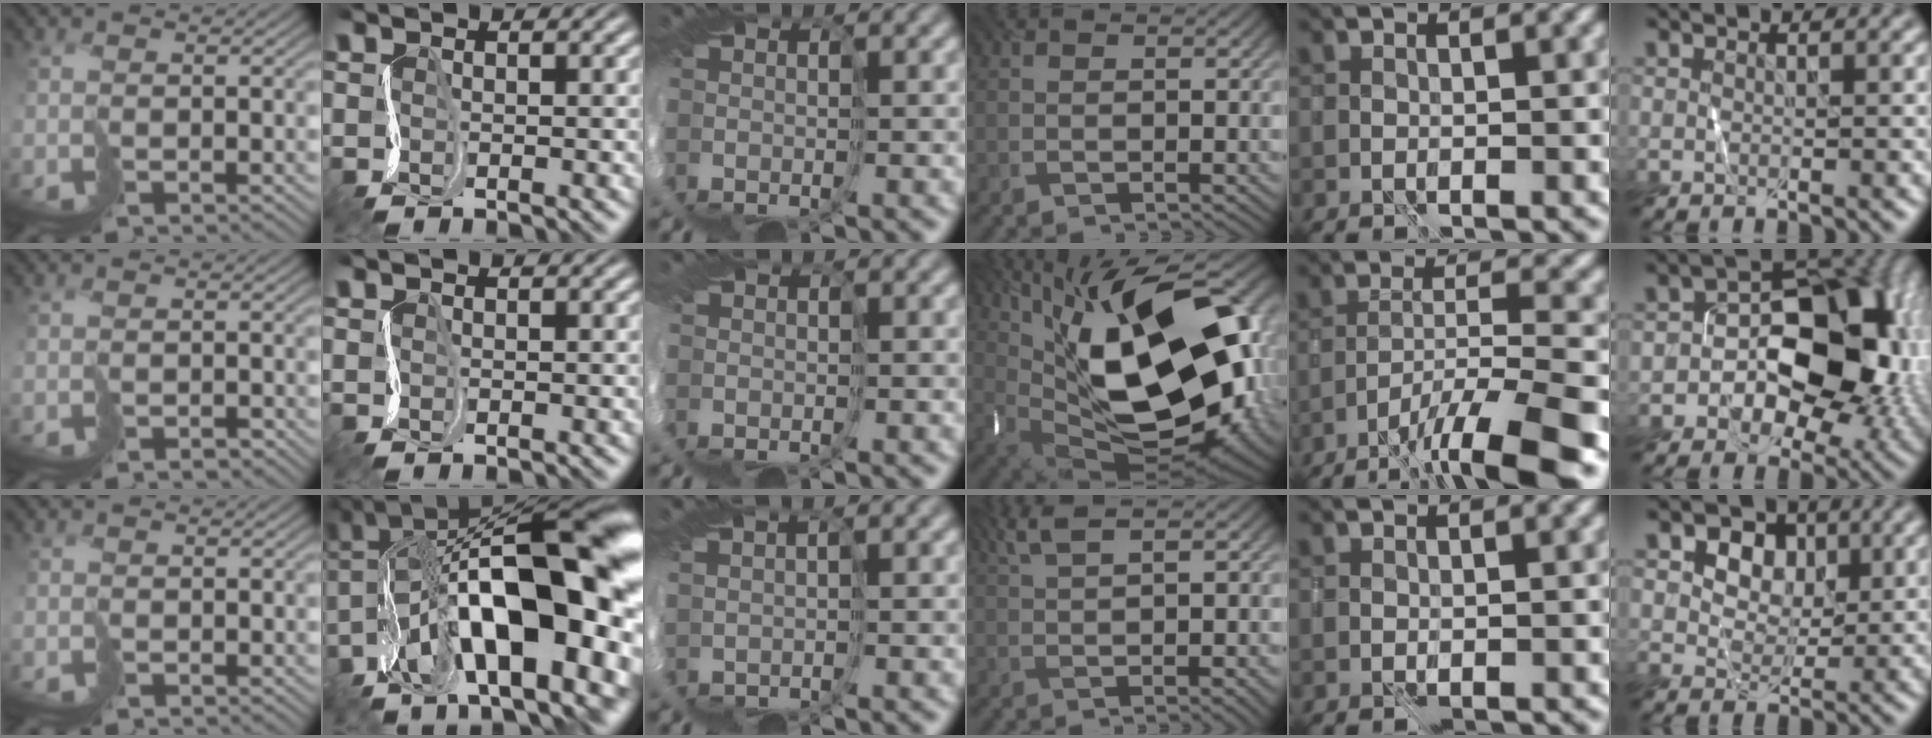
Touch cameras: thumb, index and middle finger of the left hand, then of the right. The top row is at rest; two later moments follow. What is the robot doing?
{"motion": "cut", "object": "tissue"}